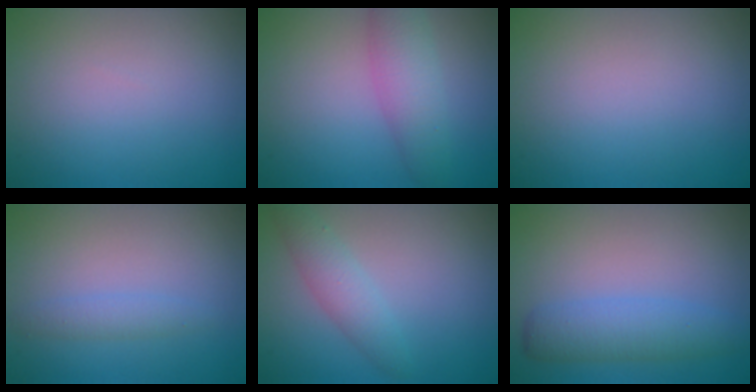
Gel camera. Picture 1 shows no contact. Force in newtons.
{"total": 3.8, "press": 3.8, "slide": 0.0}
{"total": 0.0}
{"total": 1.5, "press": 1.4, "slide": 0.1}
{"total": 2.4, "press": 2.4, "slide": 0.1}
{"total": 3.7, "press": 3.7, "slide": 0.1}